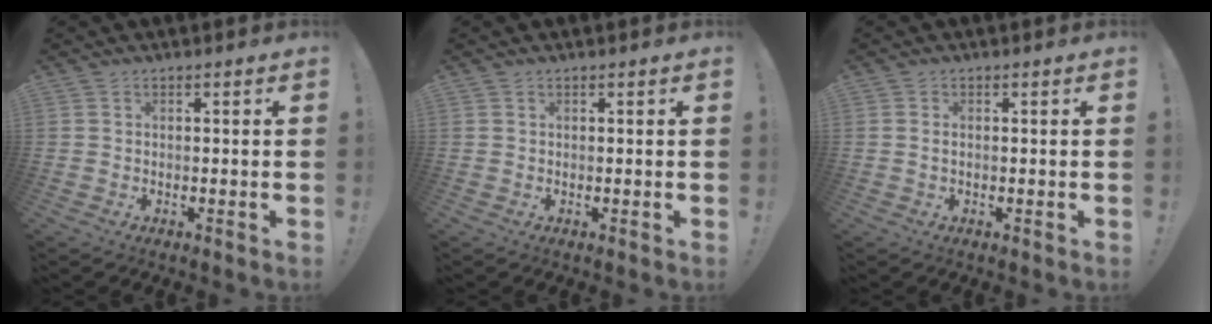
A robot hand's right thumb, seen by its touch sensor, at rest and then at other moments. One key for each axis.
{"total": 0.0}
{"total": 0.8, "fx": 0.2, "fy": 0.2, "fz": 0.7, "tx": -0.021, "ty": 0.005, "tz": 0.005}